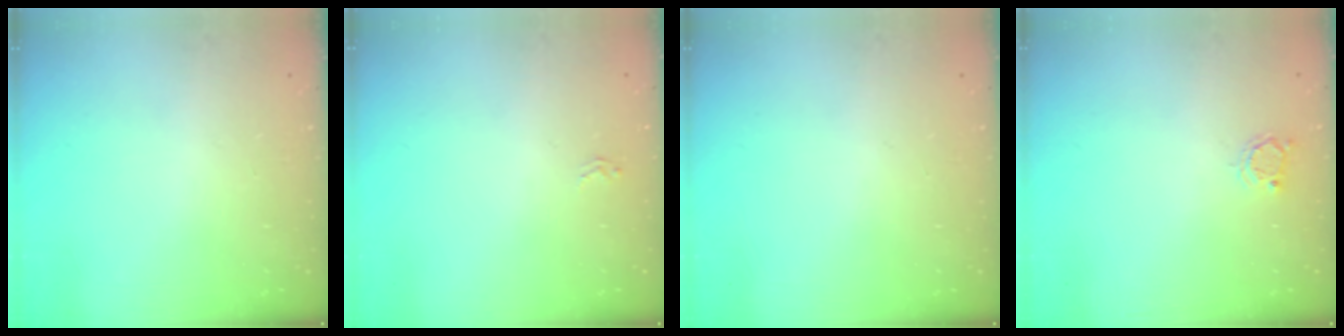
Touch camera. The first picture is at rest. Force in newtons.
{"total": 1.6, "press": 1.6, "slide": 0.4}
{"total": 0.0}
{"total": 3.0, "press": 3.0, "slide": 0.4}